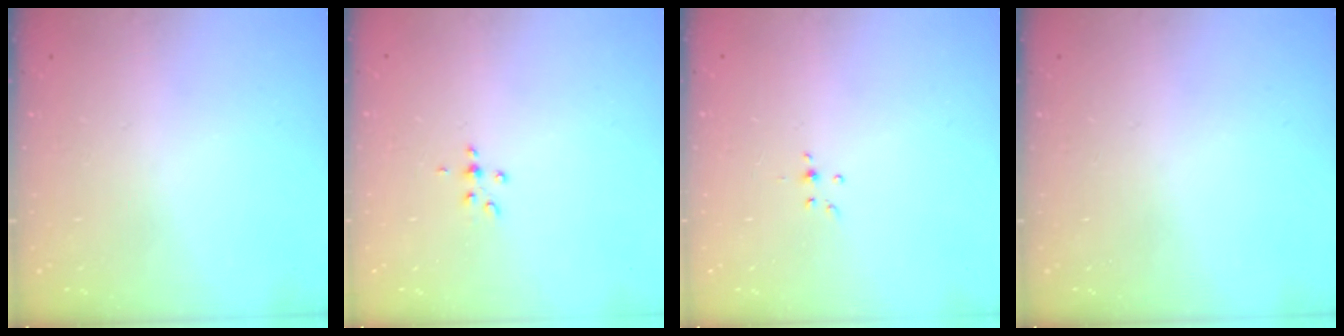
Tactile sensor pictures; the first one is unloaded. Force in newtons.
{"total": 4.0, "press": 3.7, "slide": 1.6}
{"total": 2.9, "press": 2.8, "slide": 0.7}
{"total": 0.0}